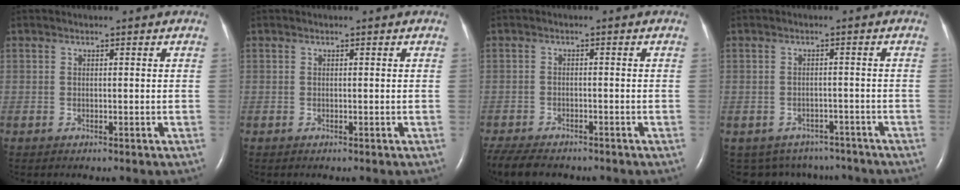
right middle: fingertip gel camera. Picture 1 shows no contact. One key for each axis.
{"total": 0.0}
{"total": 8.8, "fx": -7.3, "fy": 2.9, "fz": 3.9, "tx": -0.078, "ty": -0.013, "tz": -0.114}
{"total": 7.4, "fx": -6.4, "fy": 3.8, "fz": 0.3, "tx": -0.006, "ty": 0.014, "tz": -0.074}